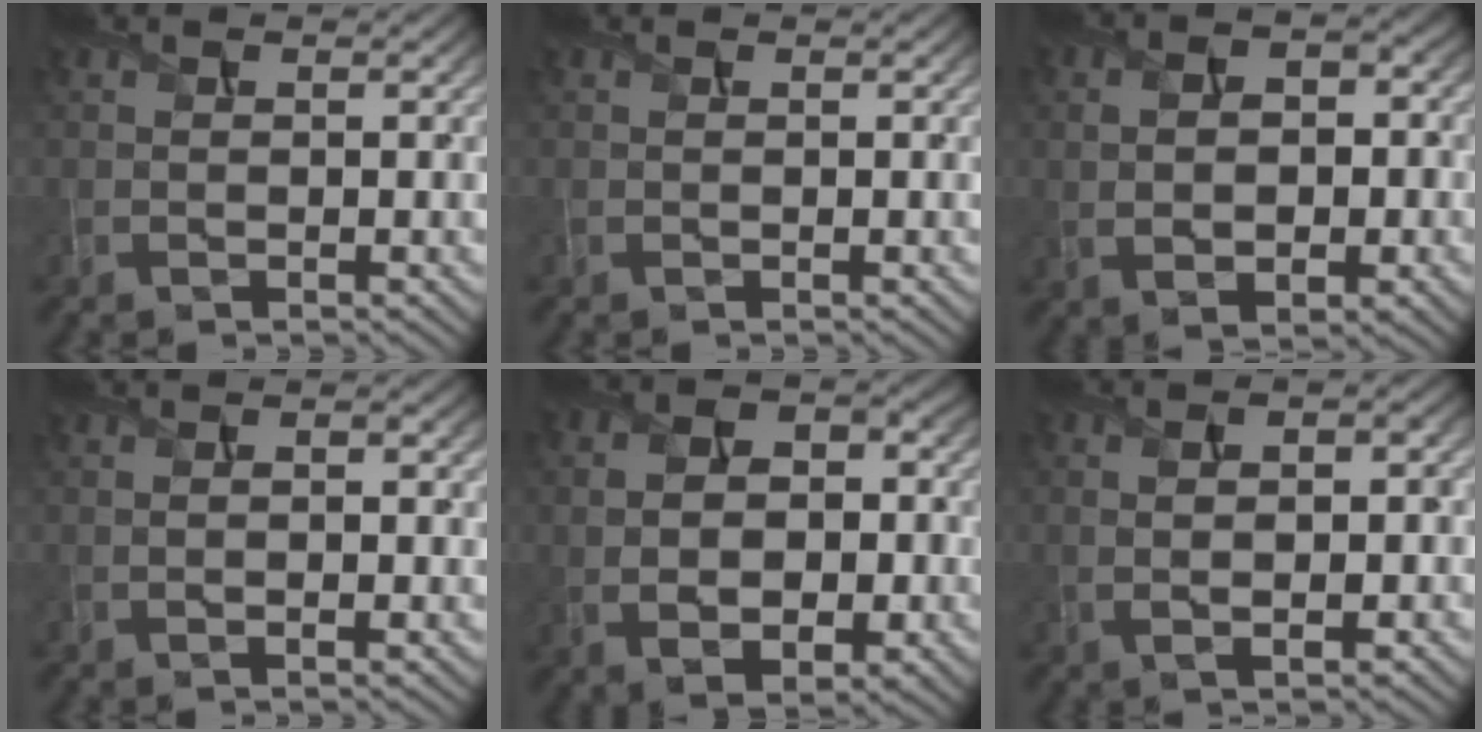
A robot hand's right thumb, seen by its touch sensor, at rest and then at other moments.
{"total": 0.0}
{"total": 6.7, "force": [-0.3, 4.4, 5.0], "torque": [-0.065, -0.005, -0.014]}
{"total": 2.6, "force": [0.0, 1.2, 2.3], "torque": [-0.021, -0.008, -0.003]}
{"total": 9.3, "force": [-1.1, 6.5, 6.6], "torque": [-0.109, -0.007, -0.023]}
{"total": 6.4, "force": [-0.2, 3.2, 5.5], "torque": [-0.068, -0.004, -0.007]}